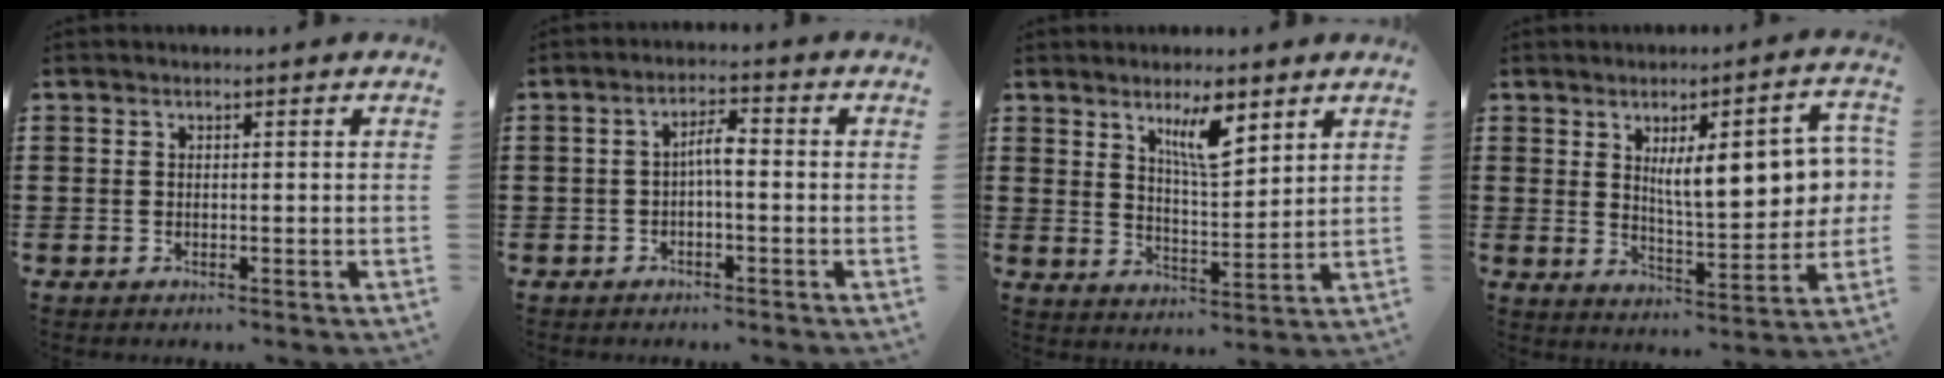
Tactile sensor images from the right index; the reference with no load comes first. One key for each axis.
{"total": 3.2, "fx": -0.5, "fy": 0.8, "fz": 3.0, "tx": -0.057, "ty": 0.007, "tz": -0.013}
{"total": 7.1, "fx": 4.6, "fy": 1.9, "fz": 5.1, "tx": -0.086, "ty": -0.013, "tz": 0.074}
{"total": 11.2, "fx": 2.8, "fy": 3.7, "fz": 10.1, "tx": -0.151, "ty": -0.004, "tz": 0.040}